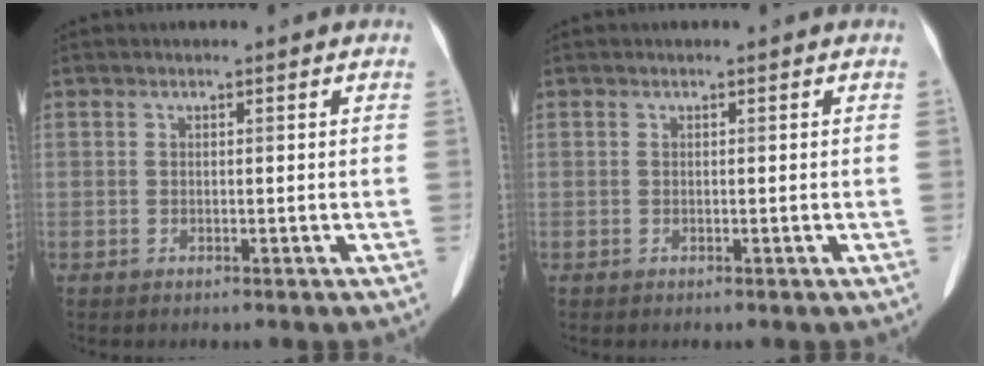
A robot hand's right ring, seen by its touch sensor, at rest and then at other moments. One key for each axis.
{"total": 0.0}